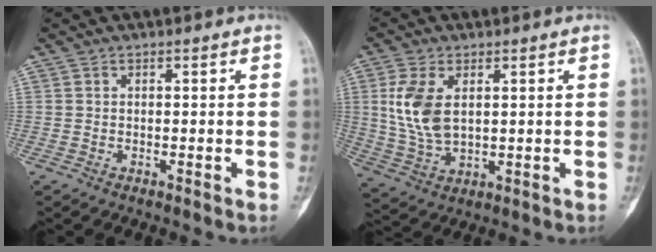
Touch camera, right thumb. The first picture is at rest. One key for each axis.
{"total": 9.8, "fx": 2.3, "fy": 5.6, "fz": 7.8, "tx": -0.164, "ty": -0.008, "tz": 0.055}